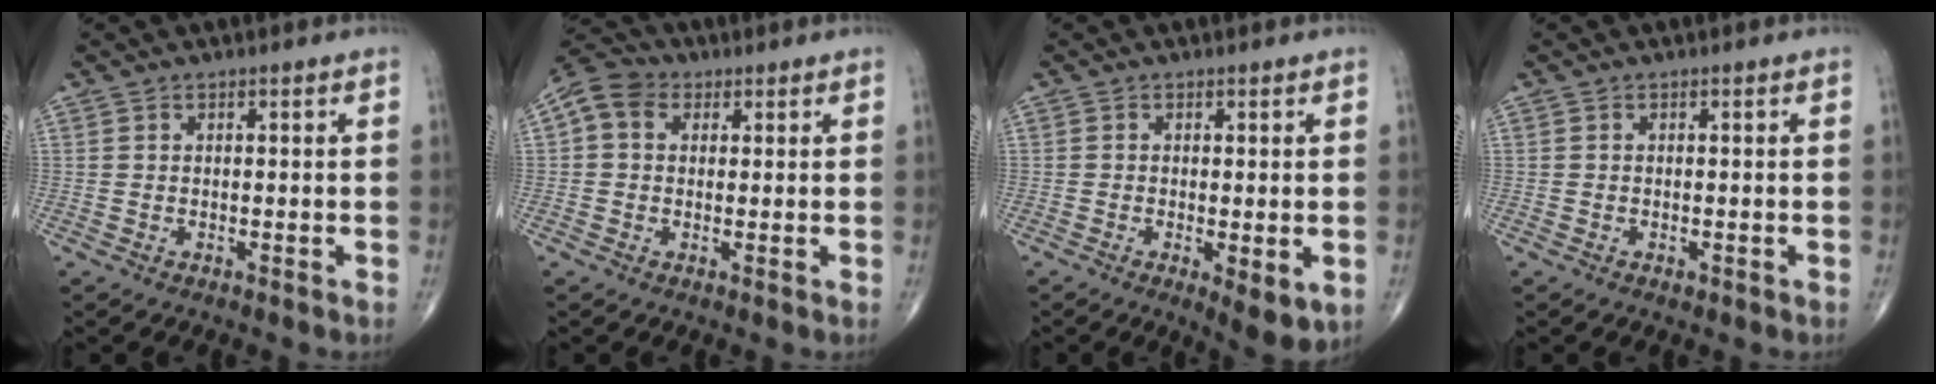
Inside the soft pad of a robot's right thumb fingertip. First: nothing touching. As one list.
[{"total": 6.4, "force": [1.6, 5.1, 3.6], "torque": [-0.061, 0.018, 0.018]}, {"total": 5.6, "force": [-1.3, 1.7, 5.1], "torque": [-0.079, -0.018, -0.017]}, {"total": 0.9, "force": [-0.4, 0.6, 0.6], "torque": [-0.008, -0.001, -0.004]}]